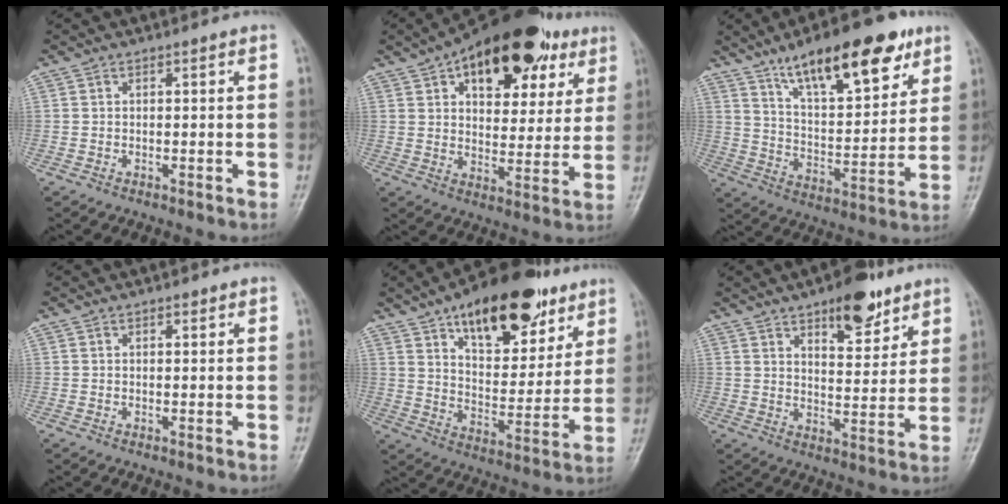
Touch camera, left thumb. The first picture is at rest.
{"total": 22.9, "force": [11.7, 12.3, 15.4], "torque": [-0.177, -0.007, 0.171]}
{"total": 20.2, "force": [12.4, 7.2, 14.2], "torque": [-0.182, -0.050, 0.208]}
{"total": 0.8, "force": [0.5, 0.4, 0.4], "torque": [-0.003, -0.002, 0.006]}
{"total": 22.9, "force": [13.4, 10.9, 15.1], "torque": [-0.183, -0.043, 0.214]}
{"total": 11.4, "force": [7.4, 4.7, 7.3], "torque": [-0.076, -0.043, 0.111]}